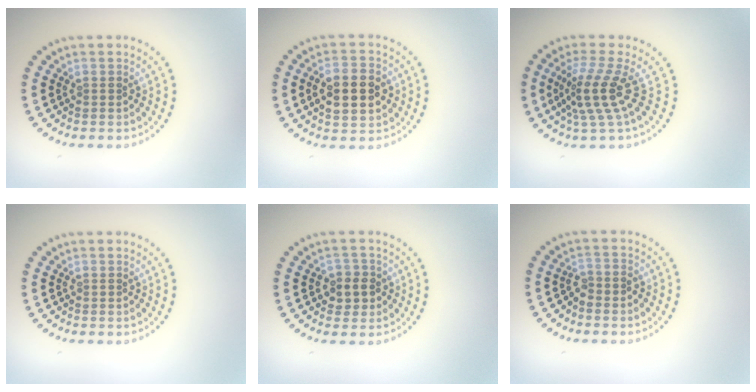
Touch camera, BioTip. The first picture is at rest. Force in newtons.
{"total": 5.3, "press": 5.3, "slide": 0.1}
{"total": 3.9, "press": 2.7, "slide": 2.7}
{"total": 0.0}
{"total": 2.3, "press": 2.1, "slide": 1.0}
{"total": 1.4, "press": 1.1, "slide": 0.9}